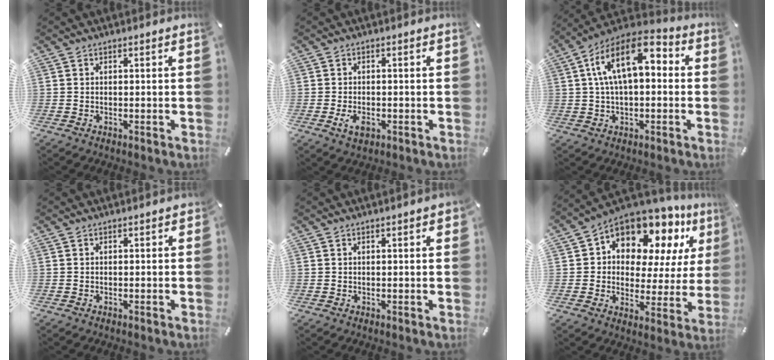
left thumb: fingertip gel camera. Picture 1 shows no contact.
{"total": 3.5, "force": [-1.3, 2.0, 2.6], "torque": [-0.057, 0.002, -0.023]}
{"total": 14.1, "force": [3.7, 7.6, 11.3], "torque": [-0.220, -0.006, 0.063]}
{"total": 0.5, "force": [-0.2, 0.4, 0.3], "torque": [-0.005, 0.001, -0.005]}
{"total": 1.7, "force": [0.3, 0.4, 1.6], "torque": [-0.023, 0.000, 0.003]}
{"total": 12.5, "force": [9.3, 7.1, 4.2], "torque": [-0.081, -0.088, 0.167]}